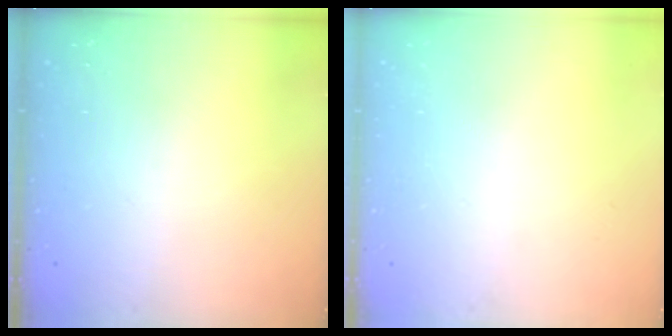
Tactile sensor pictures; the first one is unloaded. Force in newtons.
{"total": 0.0}